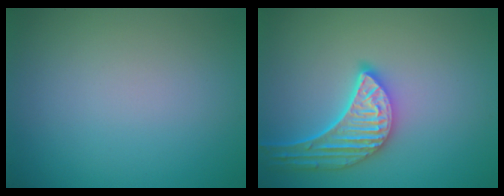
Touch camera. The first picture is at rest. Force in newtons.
{"total": 5.2, "press": 4.4, "slide": 2.7}